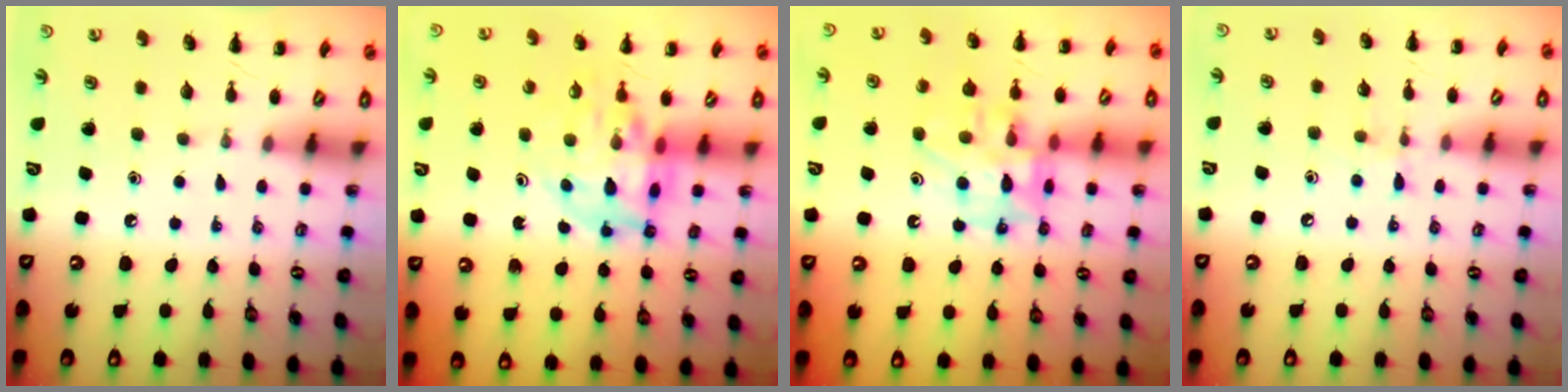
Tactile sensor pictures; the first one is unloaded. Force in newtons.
{"total": 11.7, "press": 11.2, "slide": 3.3}
{"total": 14.2, "press": 13.8, "slide": 3.0}
{"total": 6.6, "press": 6.3, "slide": 2.0}